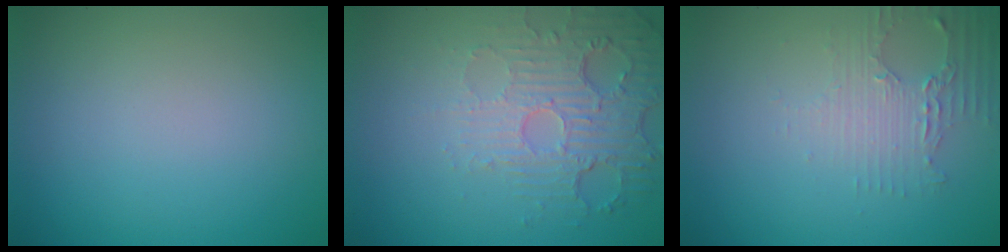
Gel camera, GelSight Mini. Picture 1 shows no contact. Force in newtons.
{"total": 5.7, "press": 3.5, "slide": 4.5}
{"total": 2.4, "press": 2.3, "slide": 0.9}